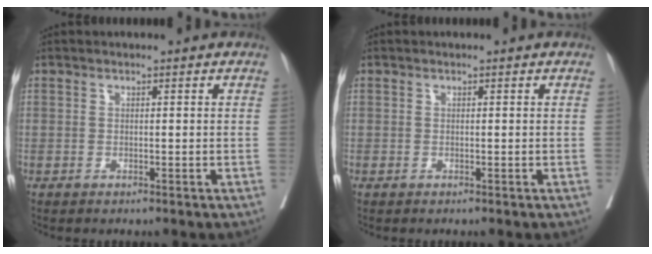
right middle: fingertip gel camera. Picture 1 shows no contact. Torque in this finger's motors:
{"motor_torque": [0.00, 0.00, 0.00, 0.00]}